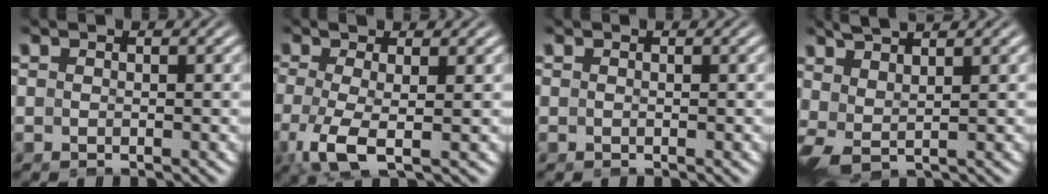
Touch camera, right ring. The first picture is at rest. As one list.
[{"total": 4.6, "force": [-1.4, 1.2, 4.2], "torque": [-0.101, -0.021, -0.018]}, {"total": 0.0}, {"total": 4.2, "force": [1.3, 2.9, 2.7], "torque": [-0.078, 0.001, 0.020]}]